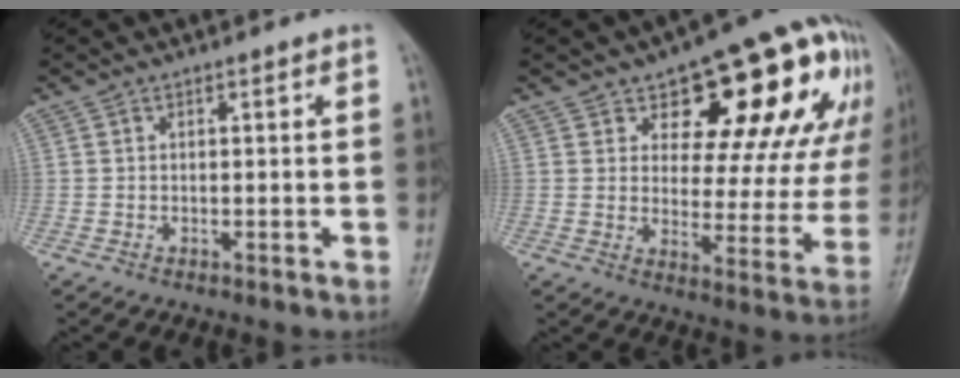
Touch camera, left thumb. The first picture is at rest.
{"total": 22.8, "force": [10.3, 10.5, 17.4], "torque": [-0.176, -0.016, 0.142]}